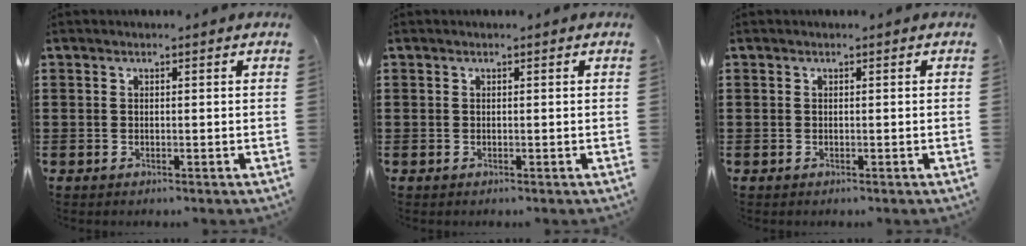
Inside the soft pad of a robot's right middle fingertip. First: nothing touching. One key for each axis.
{"total": 0.0}
{"total": 0.0}